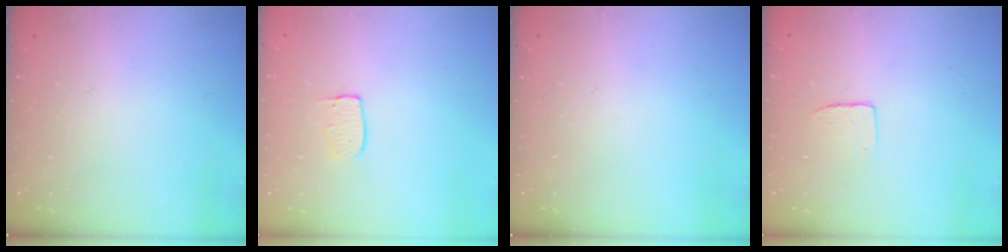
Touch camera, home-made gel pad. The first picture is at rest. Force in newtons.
{"total": 6.0, "press": 6.0, "slide": 0.3}
{"total": 0.0}
{"total": 4.3, "press": 4.3, "slide": 0.3}